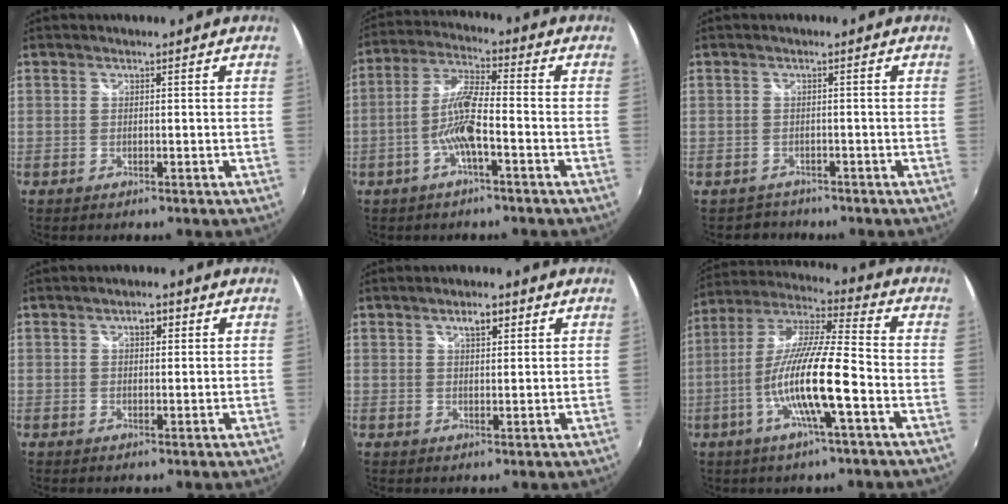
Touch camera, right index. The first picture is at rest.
{"total": 8.0, "force": [-3.0, 1.0, 7.4], "torque": [-0.159, 0.007, -0.056]}
{"total": 2.5, "force": [-1.8, 1.7, -0.5], "torque": [0.004, 0.008, -0.029]}
{"total": 2.6, "force": [1.0, 1.4, 1.9], "torque": [-0.027, 0.009, 0.014]}
{"total": 3.5, "force": [1.9, 1.5, 2.5], "torque": [-0.038, 0.008, 0.031]}
{"total": 15.0, "force": [-5.1, 1.3, 14.1], "torque": [-0.268, -0.007, -0.099]}